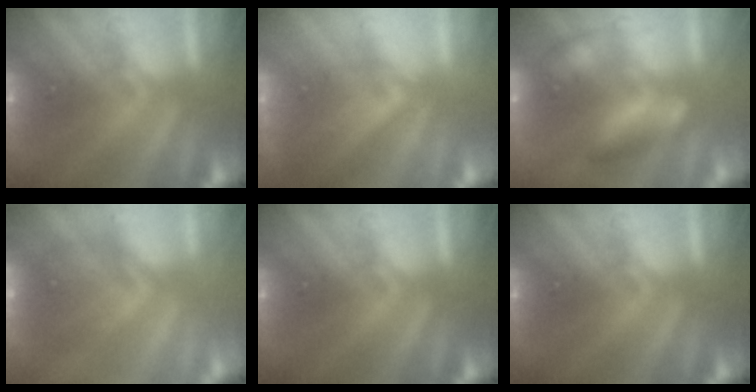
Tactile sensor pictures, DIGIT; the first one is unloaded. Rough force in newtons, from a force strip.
{"total": 3.4}
{"total": 2.7}
{"total": 7.2}
{"total": 0.0}
{"total": 0.0}